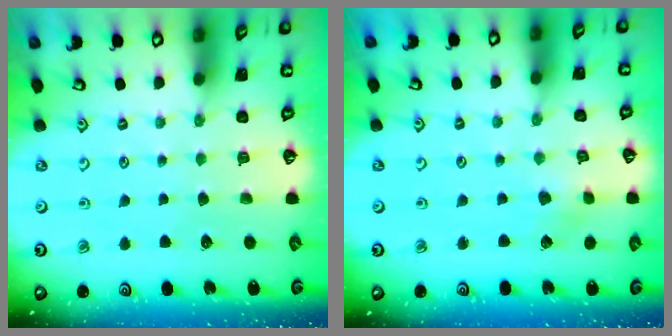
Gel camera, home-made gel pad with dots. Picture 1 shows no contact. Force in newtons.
{"total": 3.0, "press": 3.0, "slide": 0.5}